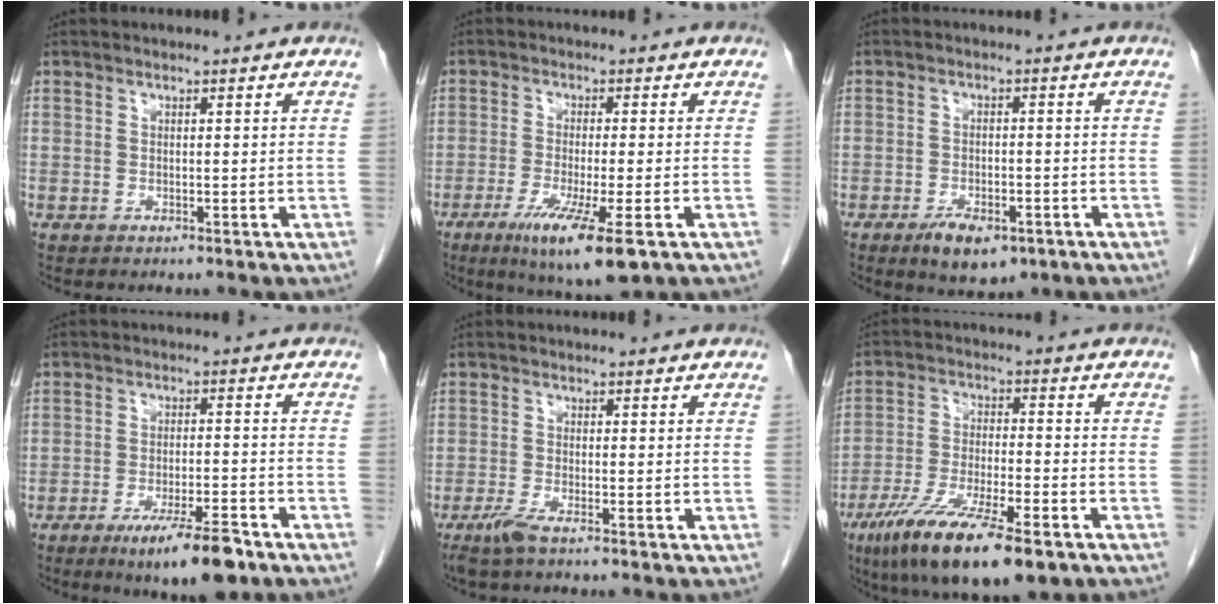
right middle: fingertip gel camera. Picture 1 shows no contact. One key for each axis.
{"total": 9.9, "fx": -5.1, "fy": 0.7, "fz": 8.4, "tx": -0.149, "ty": -0.031, "tz": -0.080}
{"total": 6.4, "fx": -3.8, "fy": 2.9, "fz": 4.2, "tx": -0.066, "ty": -0.003, "tz": -0.052}
{"total": 9.1, "fx": -6.0, "fy": 1.5, "fz": 6.7, "tx": -0.107, "ty": -0.013, "tz": -0.092}
{"total": 2.6, "fx": -1.8, "fy": 0.1, "fz": 1.9, "tx": -0.045, "ty": -0.007, "tz": -0.039}
{"total": 15.2, "fx": -9.4, "fy": 3.0, "fz": 11.5, "tx": -0.204, "ty": -0.032, "tz": -0.160}